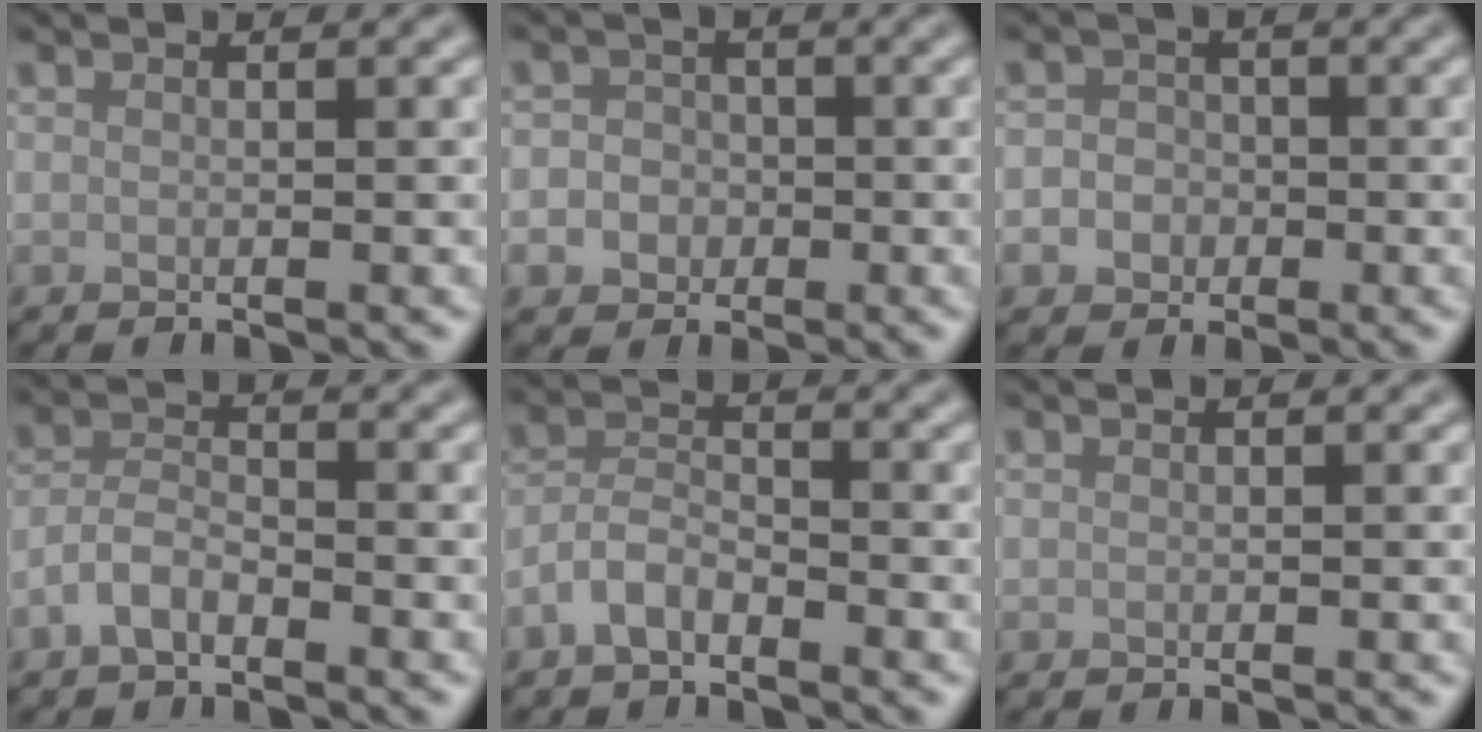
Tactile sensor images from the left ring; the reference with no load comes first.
{"total": 3.8, "force": [-1.1, 3.5, 1.0], "torque": [0.011, 0.004, -0.039]}
{"total": 3.4, "force": [-1.1, 3.1, 0.9], "torque": [0.011, 0.002, -0.036]}
{"total": 2.5, "force": [-1.8, 1.0, 1.5], "torque": [-0.032, 0.007, -0.043]}
{"total": 2.8, "force": [-2.0, 1.2, 1.5], "torque": [-0.032, 0.009, -0.048]}
{"total": 0.0}